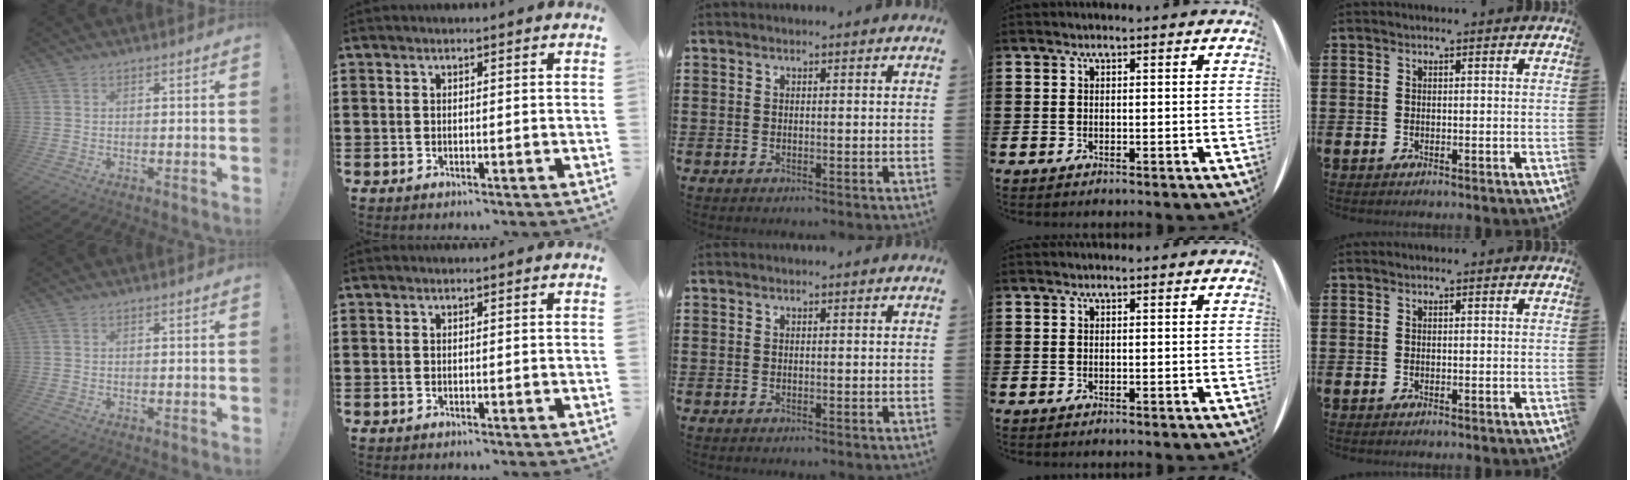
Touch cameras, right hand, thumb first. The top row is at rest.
{}